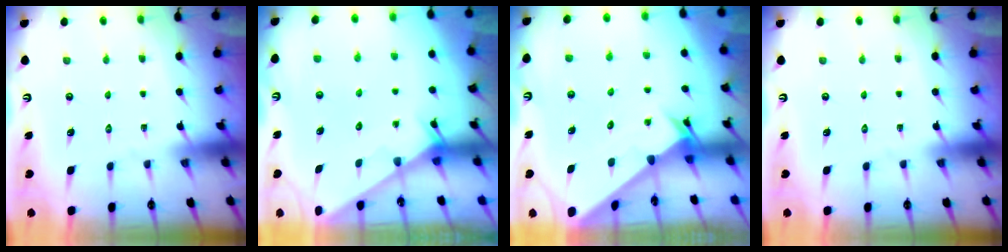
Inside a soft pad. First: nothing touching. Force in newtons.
{"total": 2.4, "press": 2.4, "slide": 0.1}
{"total": 2.9, "press": 2.9, "slide": 0.1}
{"total": 0.0}